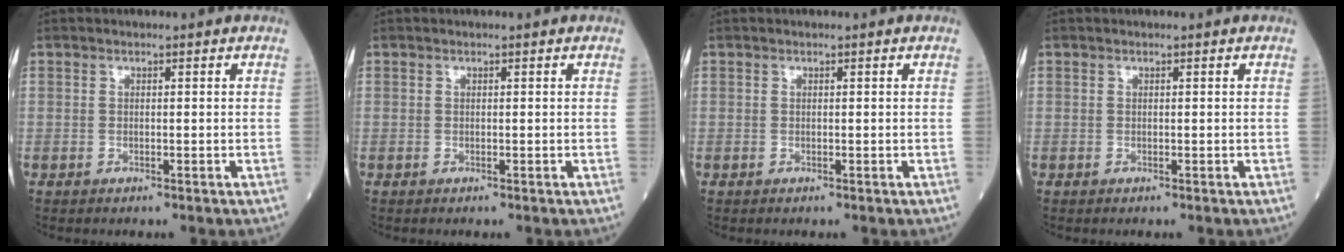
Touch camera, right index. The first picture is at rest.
{"total": 0.0}
{"total": 0.0}
{"total": 0.0}